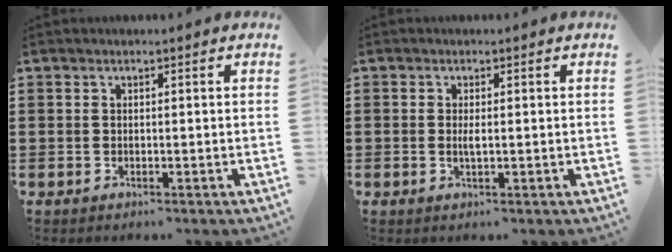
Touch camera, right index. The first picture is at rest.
{"total": 1.5, "force": [-0.1, 0.4, 1.4], "torque": [-0.026, 0.000, -0.002]}